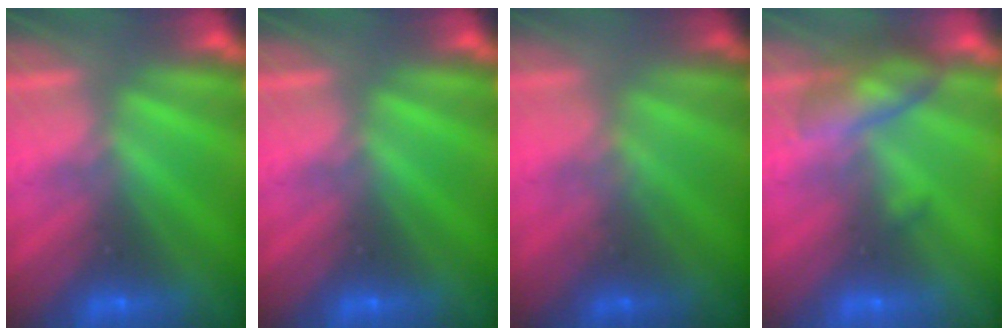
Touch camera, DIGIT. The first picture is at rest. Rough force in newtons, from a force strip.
{"total": 0.0}
{"total": 1.5}
{"total": 2.7}